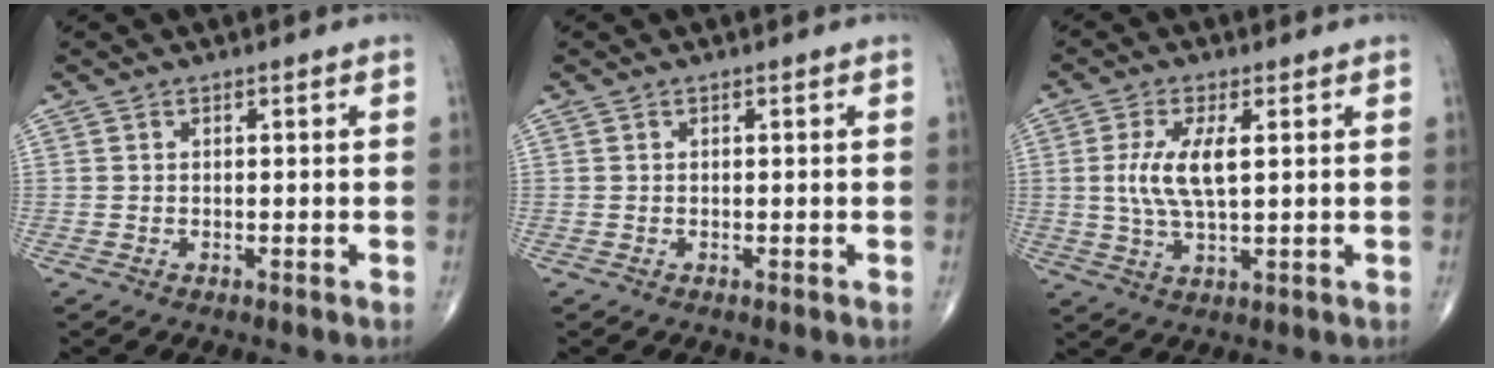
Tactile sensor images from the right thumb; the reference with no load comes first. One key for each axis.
{"total": 0.0}
{"total": 7.9, "fx": 1.3, "fy": 2.9, "fz": 7.2, "tx": -0.158, "ty": -0.006, "tz": 0.028}